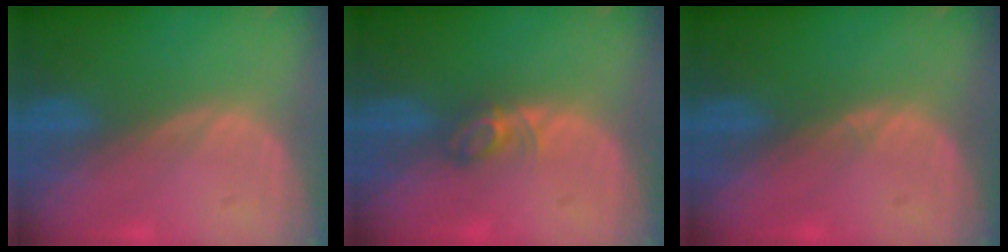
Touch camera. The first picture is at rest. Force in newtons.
{"total": 2.5, "press": 2.5, "slide": 0.4}
{"total": 0.5, "press": 0.4, "slide": 0.4}